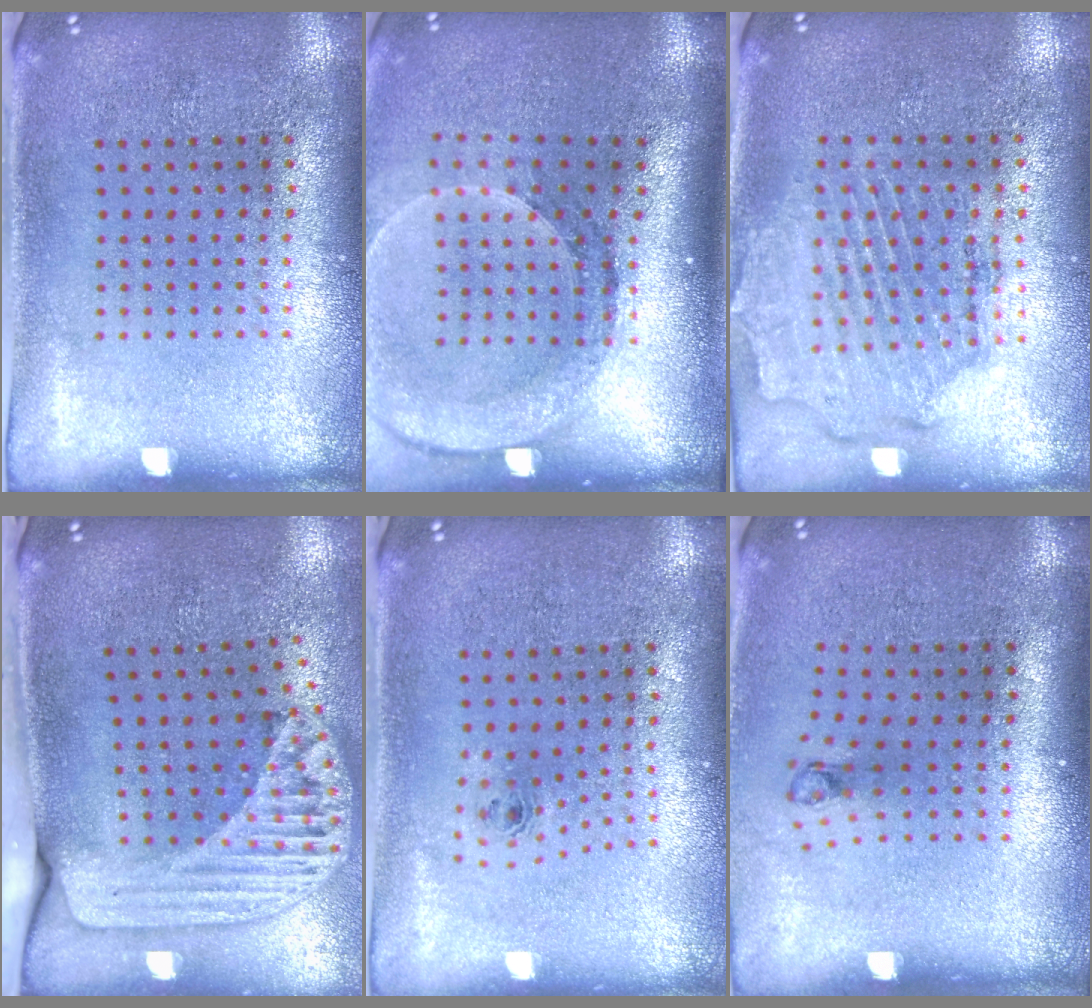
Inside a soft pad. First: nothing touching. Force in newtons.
{"total": 2.8, "press": 2.1, "slide": 1.9}
{"total": 1.9, "press": 1.7, "slide": 0.7}
{"total": 2.4, "press": 1.7, "slide": 1.7}
{"total": 0.8, "press": 0.3, "slide": 0.7}
{"total": 0.8, "press": 0.3, "slide": 0.7}